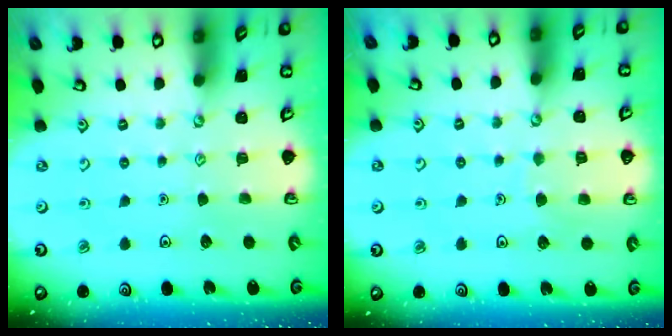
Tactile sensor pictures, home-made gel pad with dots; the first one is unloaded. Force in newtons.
{"total": 3.5, "press": 3.5, "slide": 0.3}